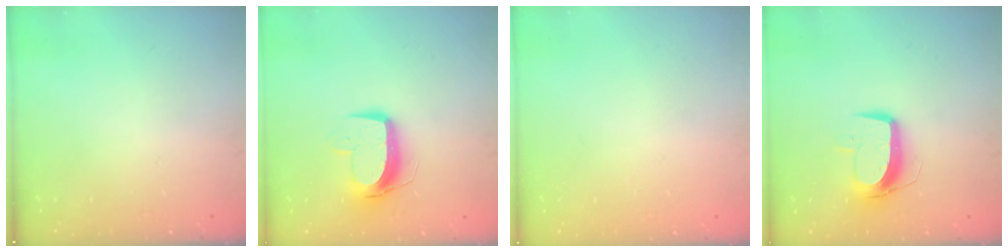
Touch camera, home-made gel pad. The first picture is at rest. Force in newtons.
{"total": 10.6, "press": 10.6, "slide": 0.9}
{"total": 0.0}
{"total": 10.3, "press": 10.3, "slide": 0.8}